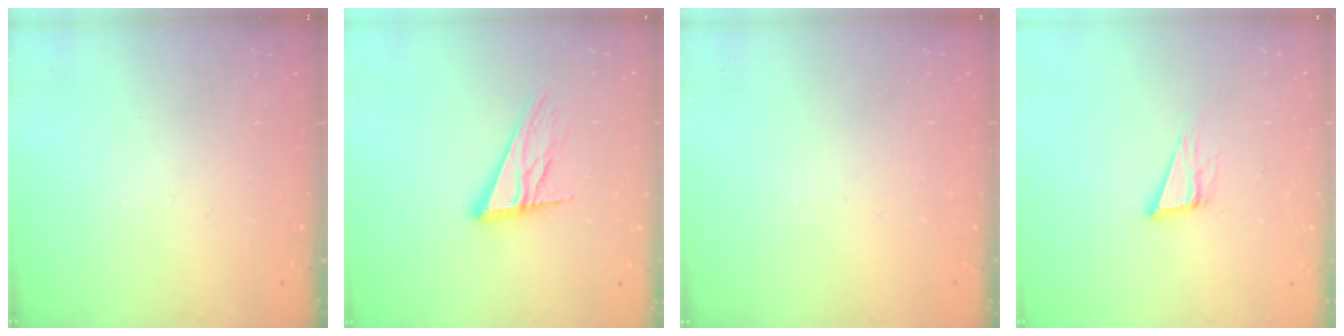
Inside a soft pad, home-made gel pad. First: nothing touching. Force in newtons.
{"total": 13.3, "press": 13.1, "slide": 2.5}
{"total": 2.7, "press": 2.7, "slide": 0.3}
{"total": 10.3, "press": 9.7, "slide": 3.3}